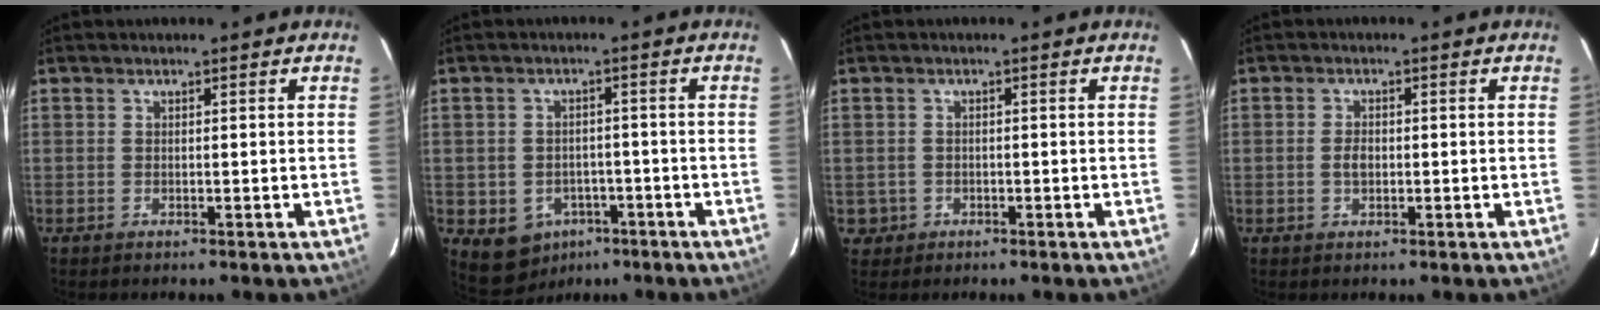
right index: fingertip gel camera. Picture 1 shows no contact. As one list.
[{"total": 8.1, "force": [-4.3, 6.5, 2.3], "torque": [-0.064, 0.012, -0.040]}, {"total": 2.7, "force": [-0.6, 2.7, 0.2], "torque": [-0.006, 0.009, -0.002]}, {"total": 2.4, "force": [-0.4, 1.6, 1.7], "torque": [-0.033, 0.003, -0.006]}]